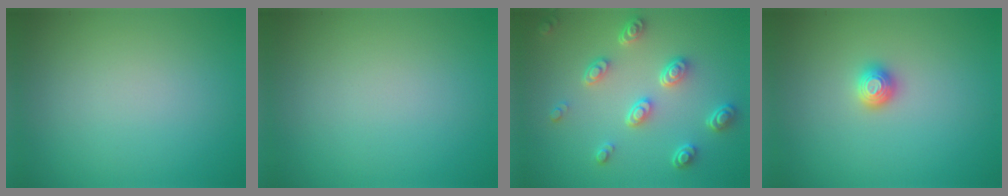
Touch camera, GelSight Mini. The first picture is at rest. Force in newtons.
{"total": 0.0}
{"total": 4.5, "press": 3.4, "slide": 2.9}
{"total": 1.4, "press": 1.2, "slide": 0.6}